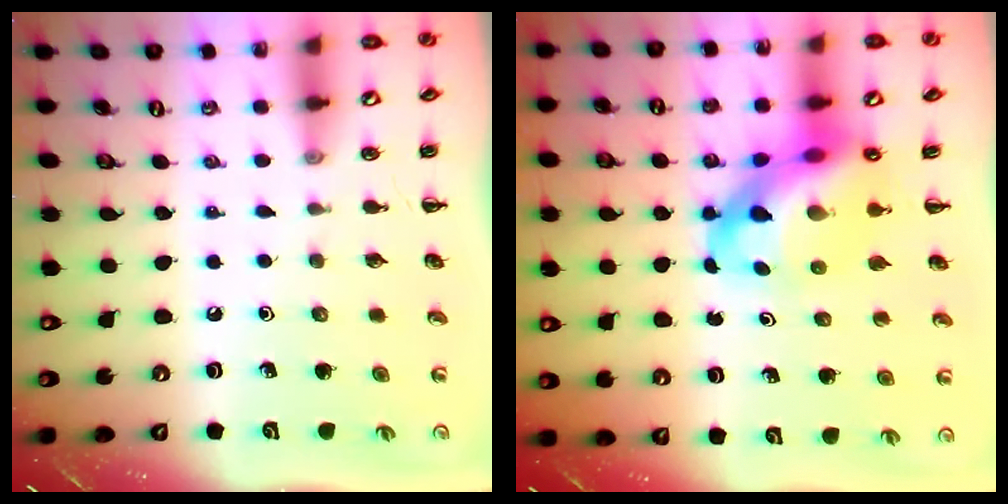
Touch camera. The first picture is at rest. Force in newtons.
{"total": 13.9, "press": 13.4, "slide": 3.7}